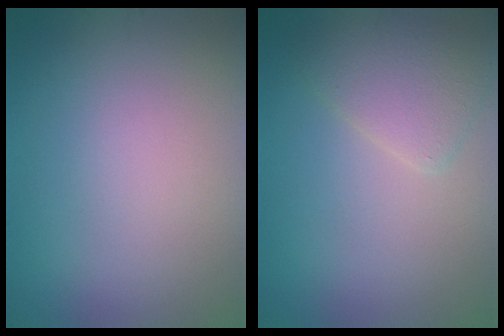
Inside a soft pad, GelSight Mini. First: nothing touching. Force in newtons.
{"total": 2.9, "press": 2.9, "slide": 0.2}